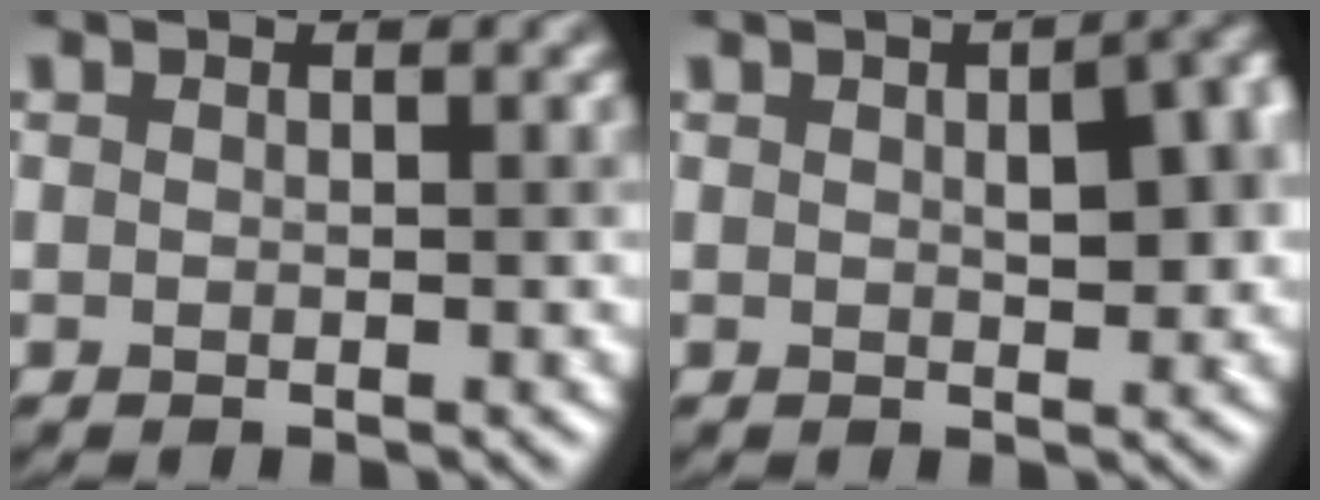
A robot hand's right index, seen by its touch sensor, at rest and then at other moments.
{"total": 5.1, "force": [1.0, 1.9, 4.7], "torque": [-0.033, 0.022, 0.016]}